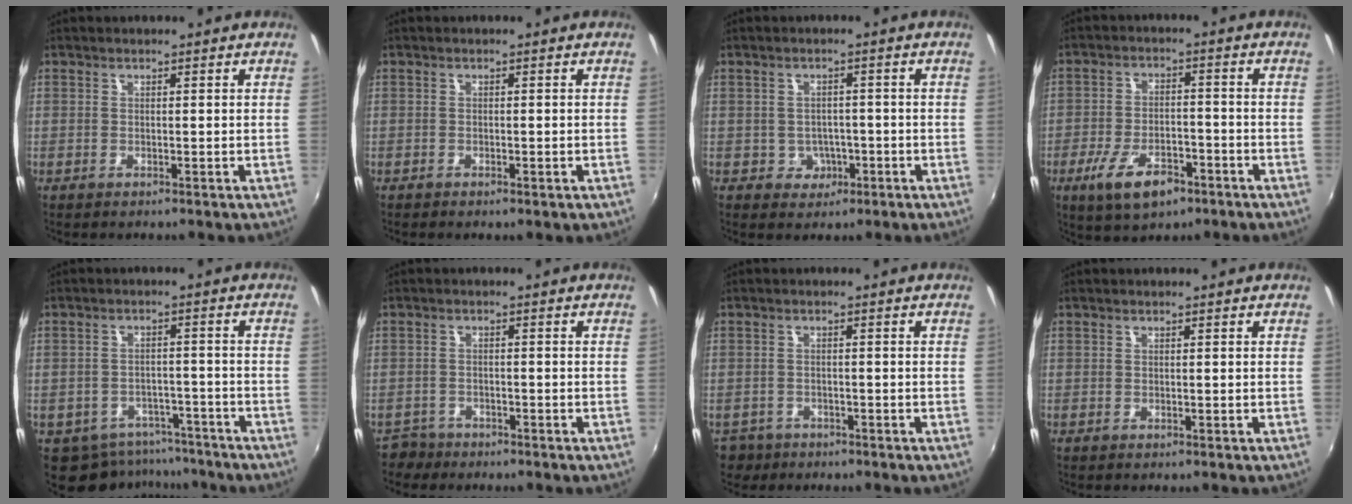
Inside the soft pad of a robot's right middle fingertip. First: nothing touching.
{"total": 0.8, "force": [-0.5, 0.3, 0.6], "torque": [-0.011, -0.003, -0.008]}
{"total": 3.5, "force": [-1.1, 3.3, 0.6], "torque": [-0.019, 0.007, -0.008]}
{"total": 9.9, "force": [-5.7, 4.3, 6.8], "torque": [-0.148, -0.014, -0.094]}
{"total": 9.1, "force": [-7.3, 5.2, 1.8], "torque": [-0.042, 0.009, -0.089]}
{"total": 3.3, "force": [-2.8, 1.7, -0.2], "torque": [-0.009, 0.000, -0.054]}
{"total": 4.2, "force": [-2.8, 3.0, 0.9], "torque": [-0.033, -0.006, -0.046]}
{"total": 0.0}